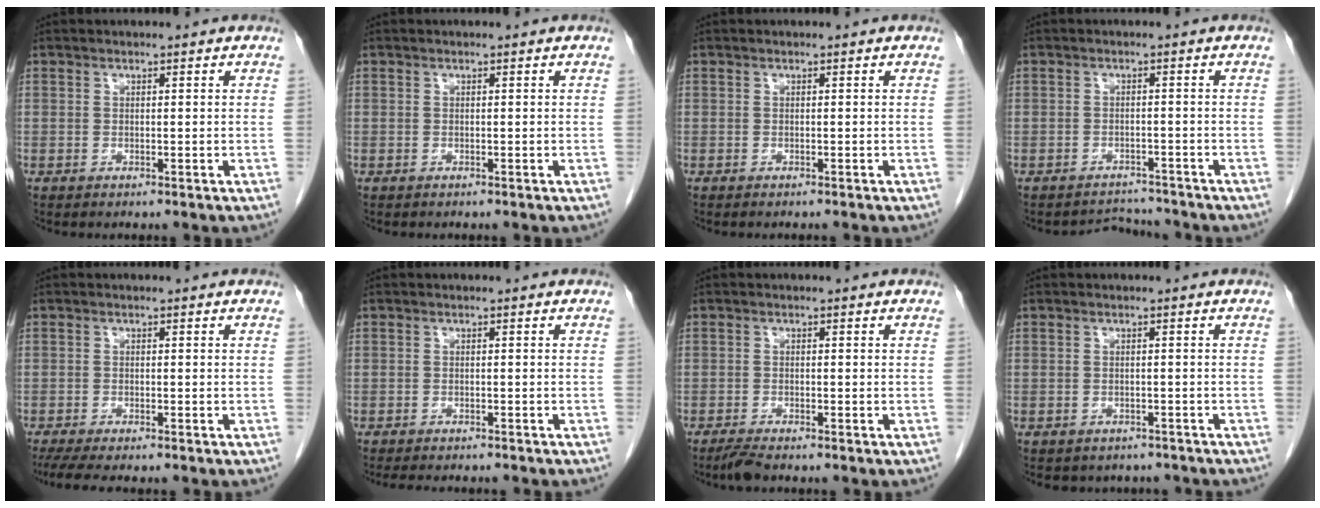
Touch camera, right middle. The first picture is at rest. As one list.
[{"total": 0.0}, {"total": 1.1, "force": [-1.0, 0.1, 0.4], "torque": [-0.006, -0.001, -0.013]}, {"total": 3.1, "force": [-2.8, 0.6, -1.3], "torque": [0.020, 0.007, -0.041]}, {"total": 6.7, "force": [-5.6, 0.9, 3.7], "torque": [-0.050, -0.014, -0.087]}, {"total": 8.2, "force": [-7.3, 1.7, 3.5], "torque": [-0.041, -0.006, -0.092]}, {"total": 2.0, "force": [-1.8, 0.1, 1.0], "torque": [-0.028, -0.007, -0.035]}, {"total": 5.2, "force": [-4.5, 2.5, 0.4], "torque": [0.002, 0.008, -0.049]}]